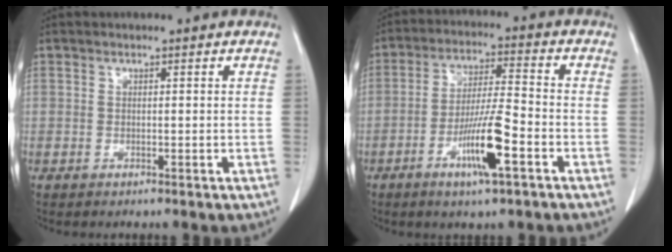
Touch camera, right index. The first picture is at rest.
{"total": 9.7, "force": [-4.4, 0.5, 8.7], "torque": [-0.162, -0.008, -0.080]}